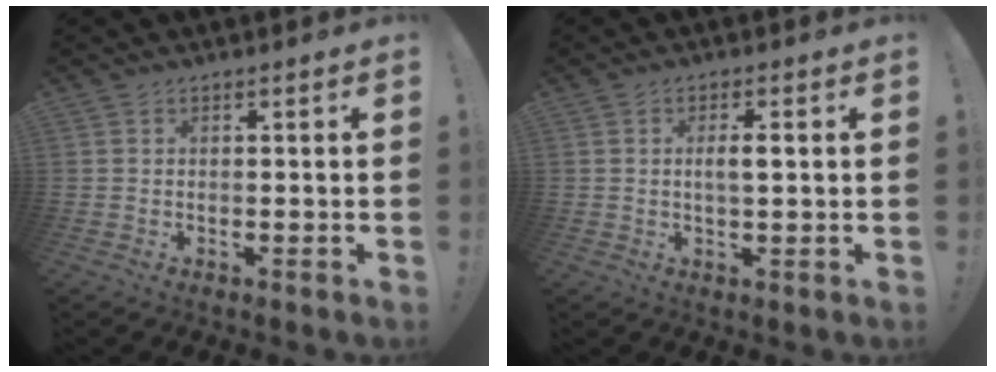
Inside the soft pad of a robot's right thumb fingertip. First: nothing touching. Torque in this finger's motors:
{"motor_torque": [0.05, 0.09, 0.69, -0.11, 0.05]}